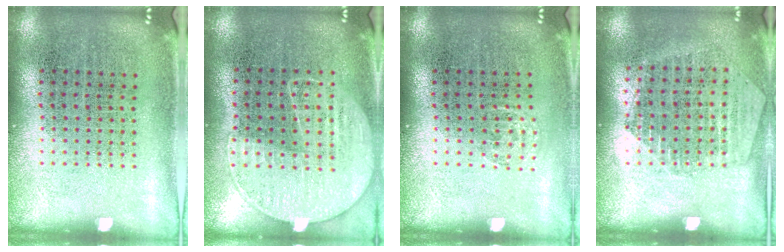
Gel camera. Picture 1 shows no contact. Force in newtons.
{"total": 1.3, "press": 1.1, "slide": 0.6}
{"total": 0.6, "press": 0.5, "slide": 0.3}
{"total": 1.4, "press": 1.3, "slide": 0.4}